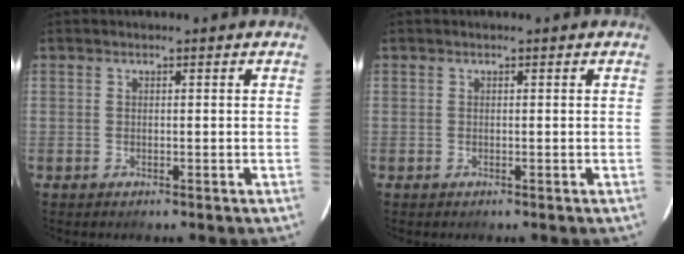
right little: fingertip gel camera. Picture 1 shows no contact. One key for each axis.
{"total": 0.0}